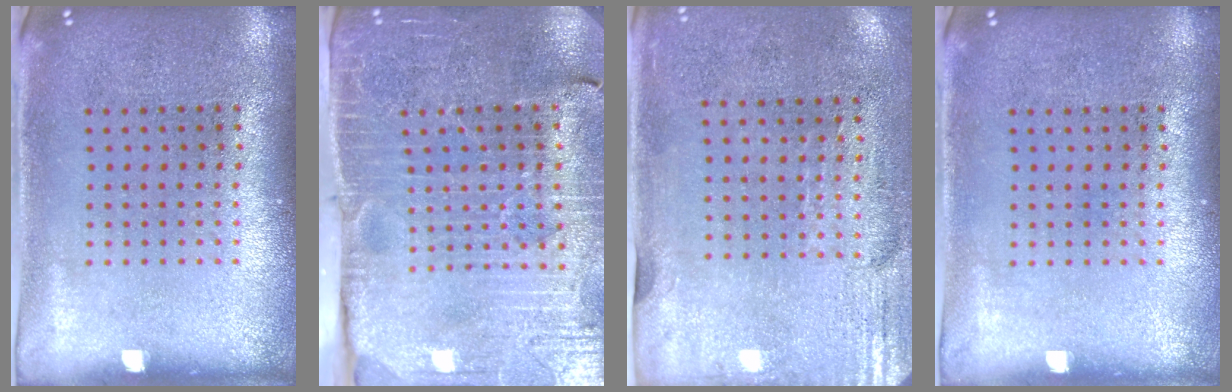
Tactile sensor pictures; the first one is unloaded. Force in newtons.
{"total": 3.6, "press": 3.6, "slide": 0.6}
{"total": 2.9, "press": 2.4, "slide": 1.6}
{"total": 0.0}